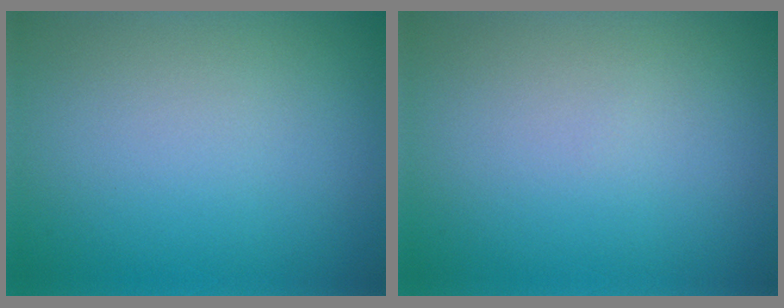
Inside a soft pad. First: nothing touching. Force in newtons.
{"total": 0.0}